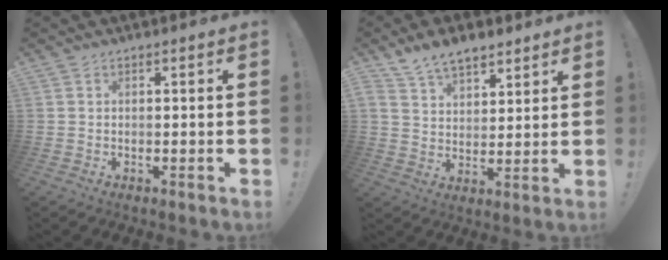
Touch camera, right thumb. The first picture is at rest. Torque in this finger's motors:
{"motor_torque": [1.37, 1.38, 0.07, 0.06, 0.12]}